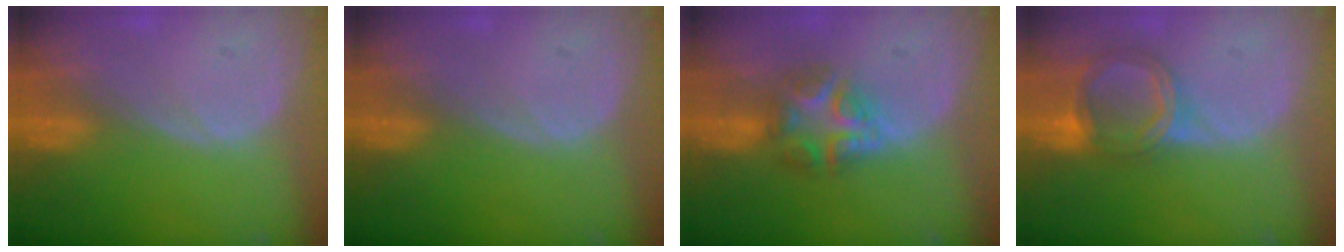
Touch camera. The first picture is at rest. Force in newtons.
{"total": 0.0}
{"total": 6.5, "press": 6.1, "slide": 2.3}
{"total": 6.4, "press": 5.9, "slide": 2.7}